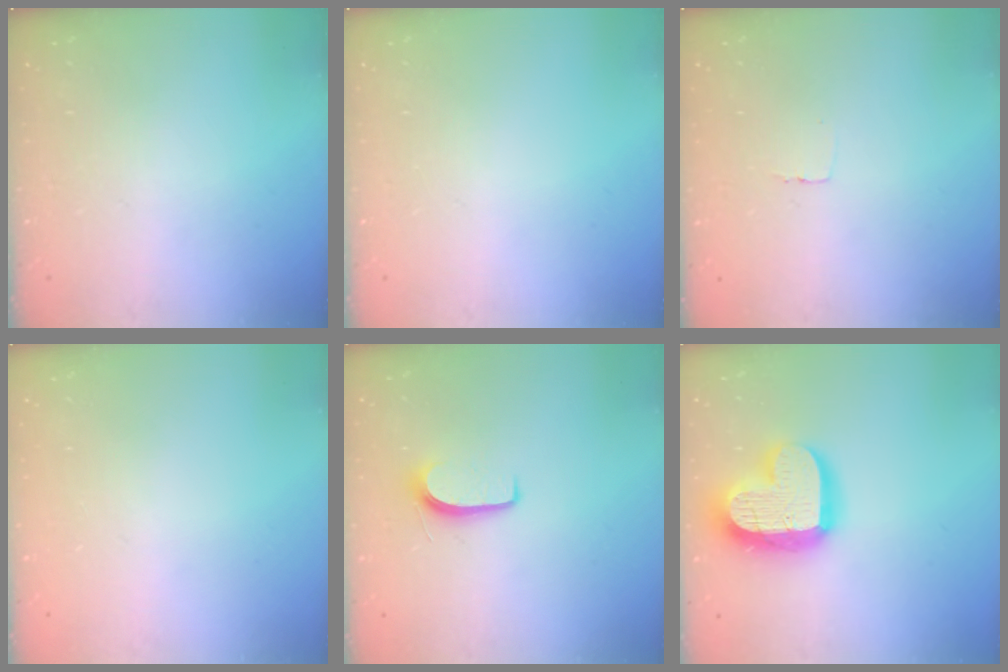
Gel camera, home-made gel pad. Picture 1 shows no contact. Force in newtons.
{"total": 0.0}
{"total": 2.3, "press": 2.3, "slide": 0.1}
{"total": 0.0}
{"total": 6.1, "press": 6.1, "slide": 0.6}
{"total": 18.6, "press": 18.6, "slide": 1.4}